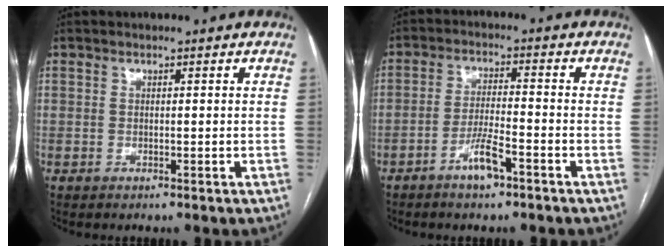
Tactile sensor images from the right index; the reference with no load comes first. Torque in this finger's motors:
{"motor_torque": [0.46, -0.23, 0.13, 0.04]}